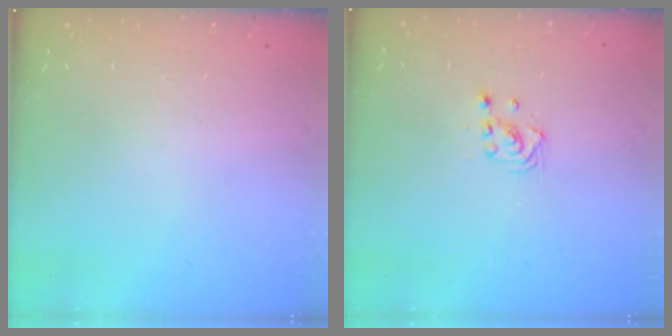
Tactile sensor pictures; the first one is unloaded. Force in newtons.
{"total": 3.0, "press": 3.0, "slide": 0.3}